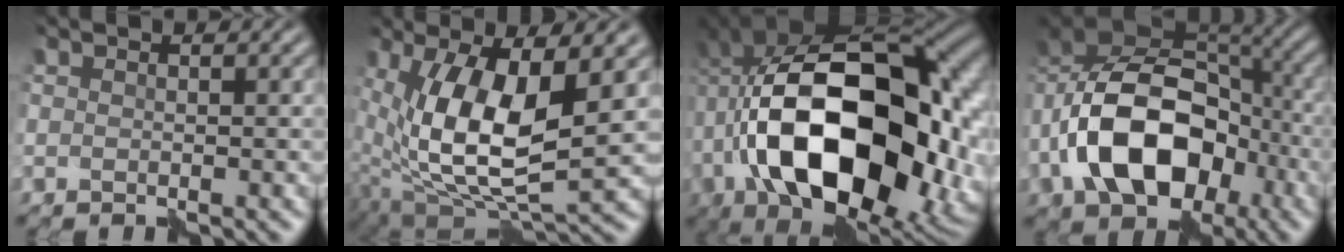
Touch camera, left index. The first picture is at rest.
{"total": 12.1, "force": [1.5, 5.3, 10.7], "torque": [-0.208, -0.010, 0.020]}
{"total": 19.8, "force": [-3.3, 11.9, 15.5], "torque": [-0.296, -0.015, -0.049]}
{"total": 13.4, "force": [-4.5, 8.6, 9.3], "torque": [-0.167, 0.004, -0.097]}